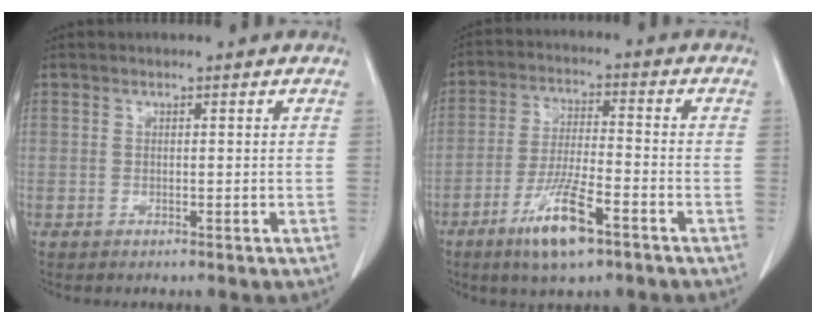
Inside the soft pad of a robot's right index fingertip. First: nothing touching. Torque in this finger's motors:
{"motor_torque": [1.13, -0.76, 0.56, 0.17]}